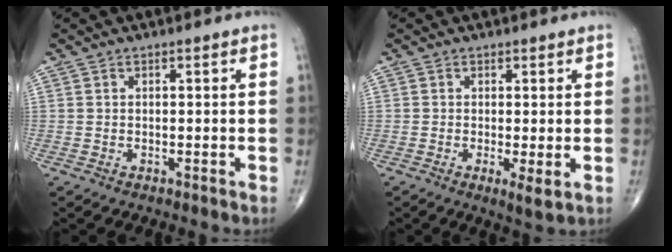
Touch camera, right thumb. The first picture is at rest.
{"total": 2.8, "force": [-0.4, 0.6, 2.7], "torque": [-0.049, -0.012, -0.008]}